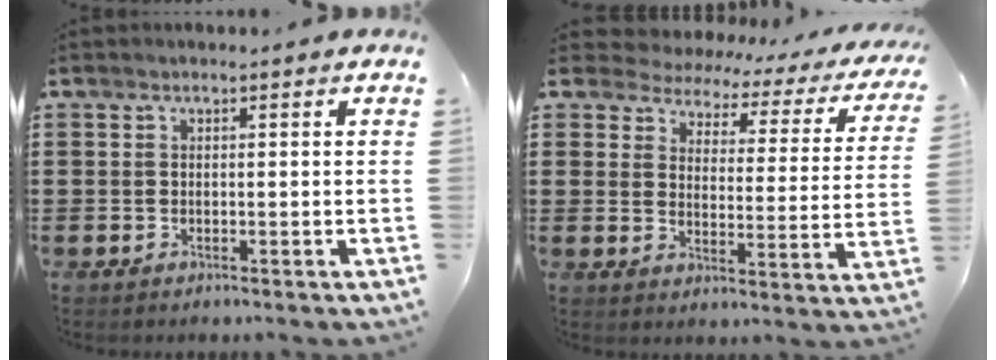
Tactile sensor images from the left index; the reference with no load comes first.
{"total": 3.5, "force": [3.2, 1.4, 0.4], "torque": [-0.036, -0.023, 0.049]}